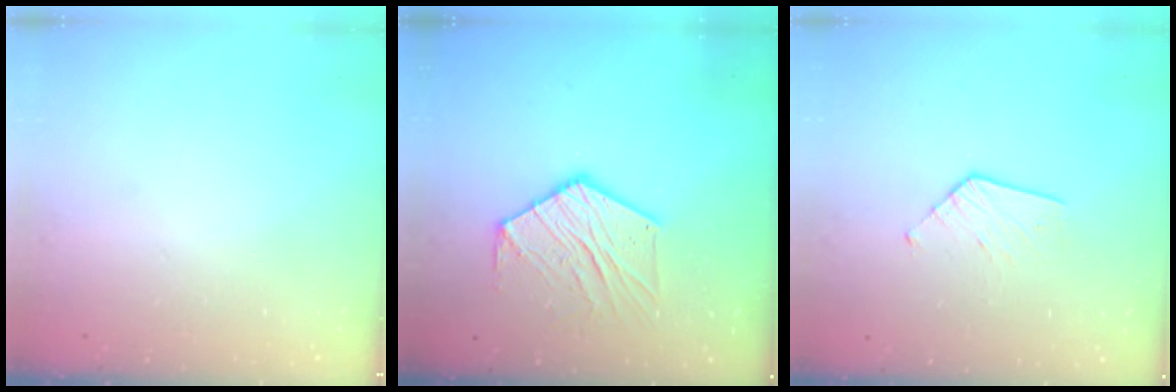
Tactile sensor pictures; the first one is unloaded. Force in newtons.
{"total": 11.9, "press": 11.8, "slide": 0.7}
{"total": 7.1, "press": 7.1, "slide": 0.5}